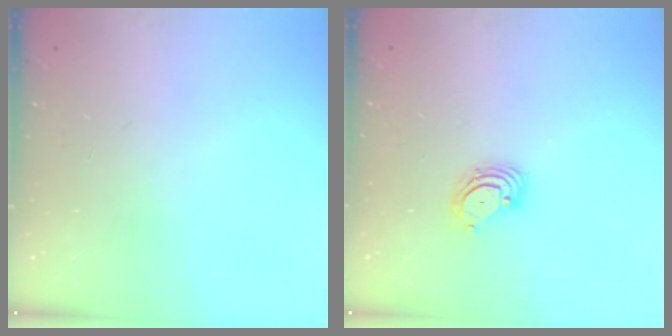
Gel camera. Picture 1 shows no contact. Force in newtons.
{"total": 3.3, "press": 3.3, "slide": 0.3}